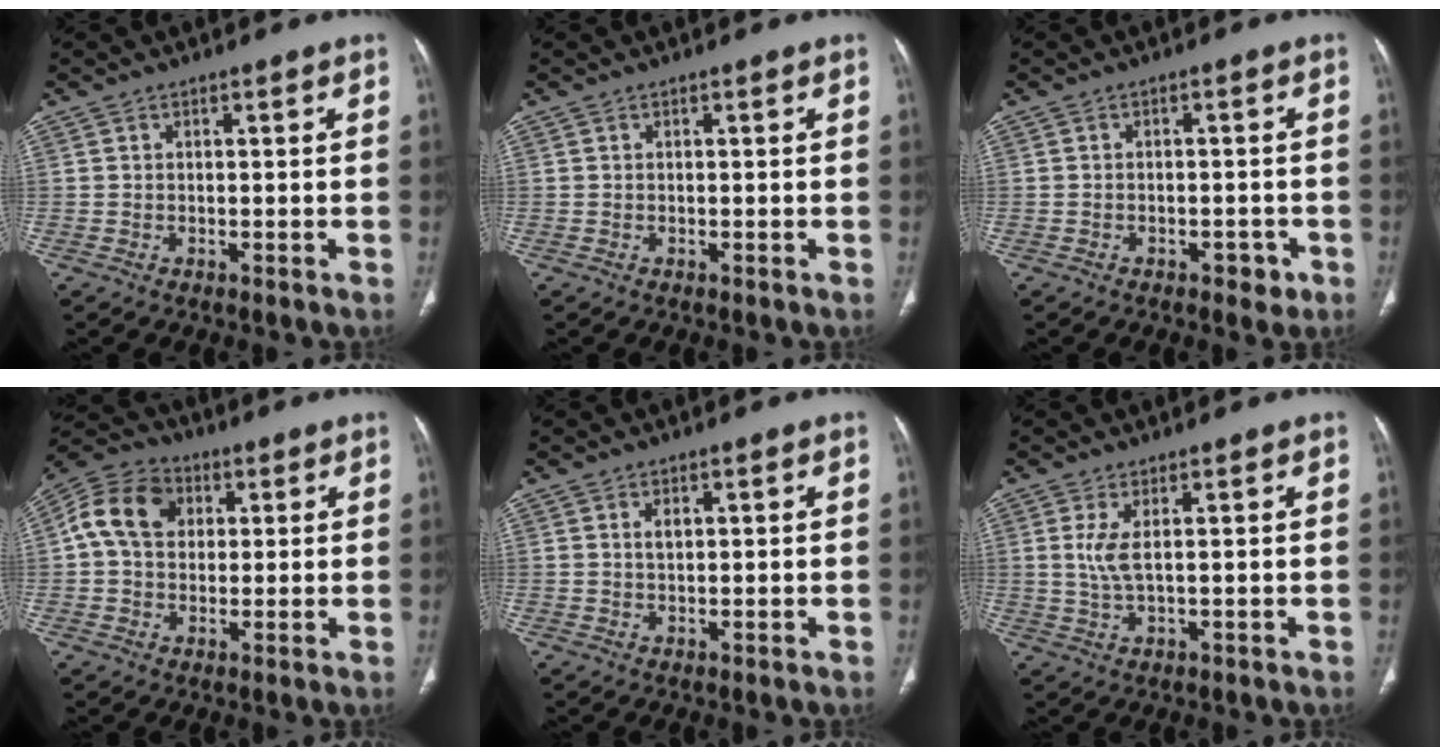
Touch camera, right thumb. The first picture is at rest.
{"total": 0.0}
{"total": 2.9, "force": [-1.6, 1.8, 1.7], "torque": [-0.013, 0.009, -0.018]}
{"total": 11.9, "force": [2.5, 9.1, 7.2], "torque": [-0.119, 0.018, 0.032]}
{"total": 1.8, "force": [0.7, 1.0, 1.3], "torque": [-0.021, -0.003, 0.015]}
{"total": 3.8, "force": [0.9, 0.9, 3.6], "torque": [-0.089, -0.008, 0.026]}